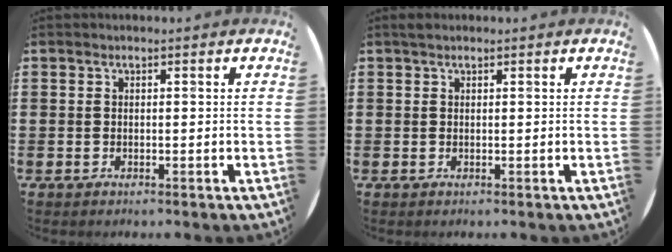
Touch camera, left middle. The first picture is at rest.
{"total": 0.7, "force": [0.6, 0.3, 0.2], "torque": [-0.005, 0.004, 0.011]}